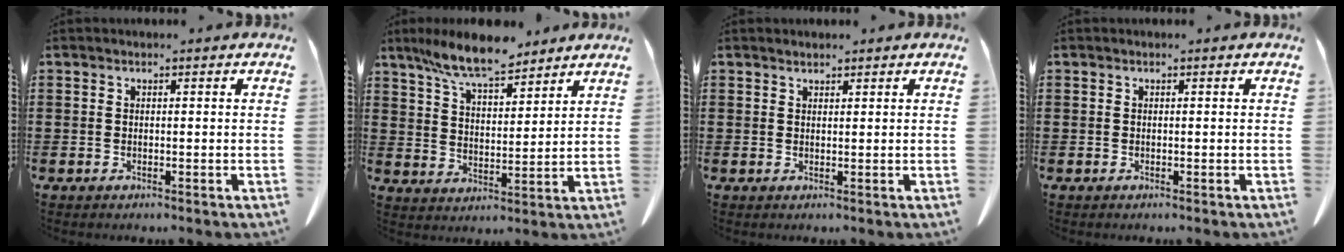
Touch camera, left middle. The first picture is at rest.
{"total": 9.2, "force": [7.8, 1.8, 4.5], "torque": [-0.111, -0.020, 0.147]}
{"total": 1.1, "force": [1.1, 0.2, 0.1], "torque": [-0.005, -0.001, 0.023]}
{"total": 0.0}